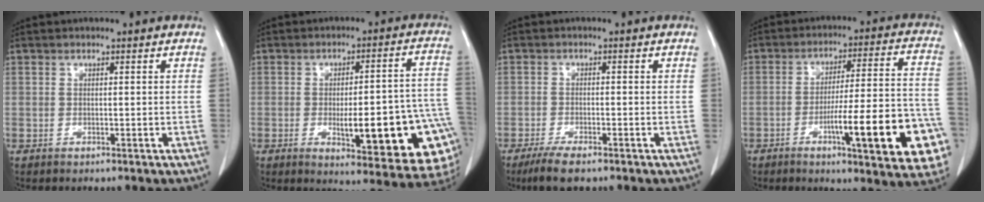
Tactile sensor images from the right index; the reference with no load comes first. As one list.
[{"total": 20.2, "force": [-5.3, 4.2, 19.0], "torque": [-0.156, 0.017, -0.049]}, {"total": 4.8, "force": [-3.4, 1.1, 3.1], "torque": [-0.064, -0.009, -0.059]}, {"total": 19.7, "force": [-7.2, 2.5, 18.2], "torque": [-0.187, 0.015, -0.091]}]